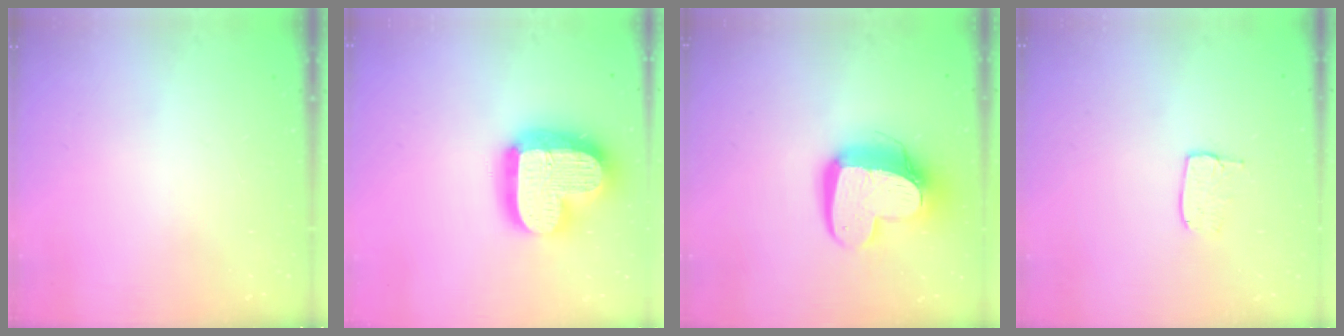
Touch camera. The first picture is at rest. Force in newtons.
{"total": 21.5, "press": 21.4, "slide": 1.8}
{"total": 14.4, "press": 14.3, "slide": 1.3}
{"total": 5.5, "press": 5.5, "slide": 0.3}